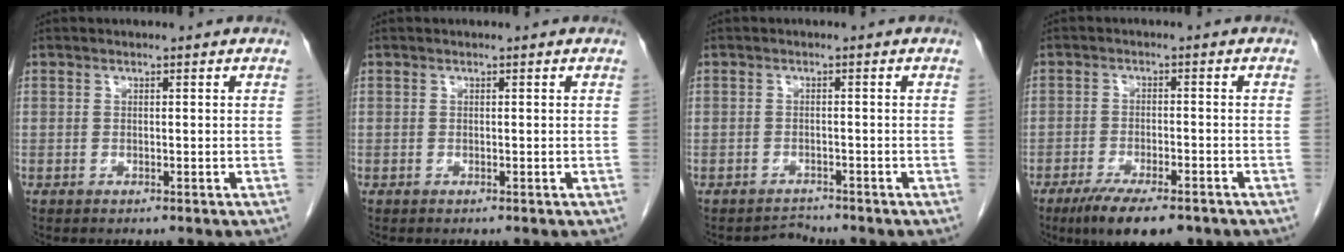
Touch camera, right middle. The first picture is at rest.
{"total": 0.0}
{"total": 1.7, "force": [-1.5, 0.1, -0.8], "torque": [0.015, -0.008, -0.023]}
{"total": 9.5, "force": [-6.8, 2.6, 6.1], "torque": [-0.094, -0.014, -0.106]}